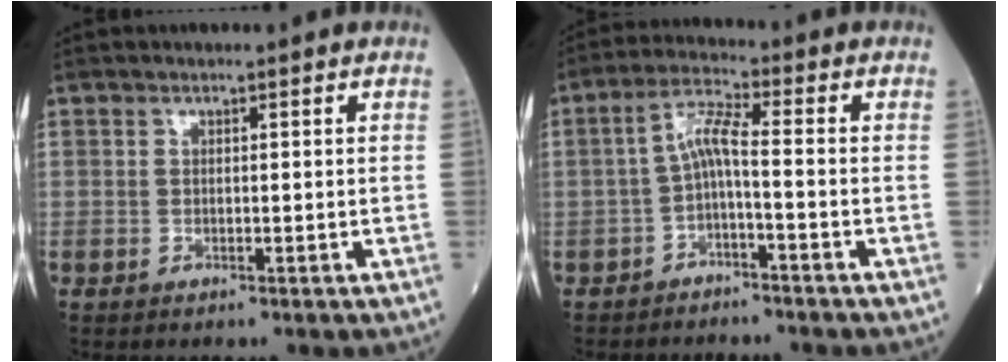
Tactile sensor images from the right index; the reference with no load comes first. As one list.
[{"total": 4.7, "force": [-1.3, 0.4, 4.5], "torque": [-0.093, 0.019, -0.024]}]